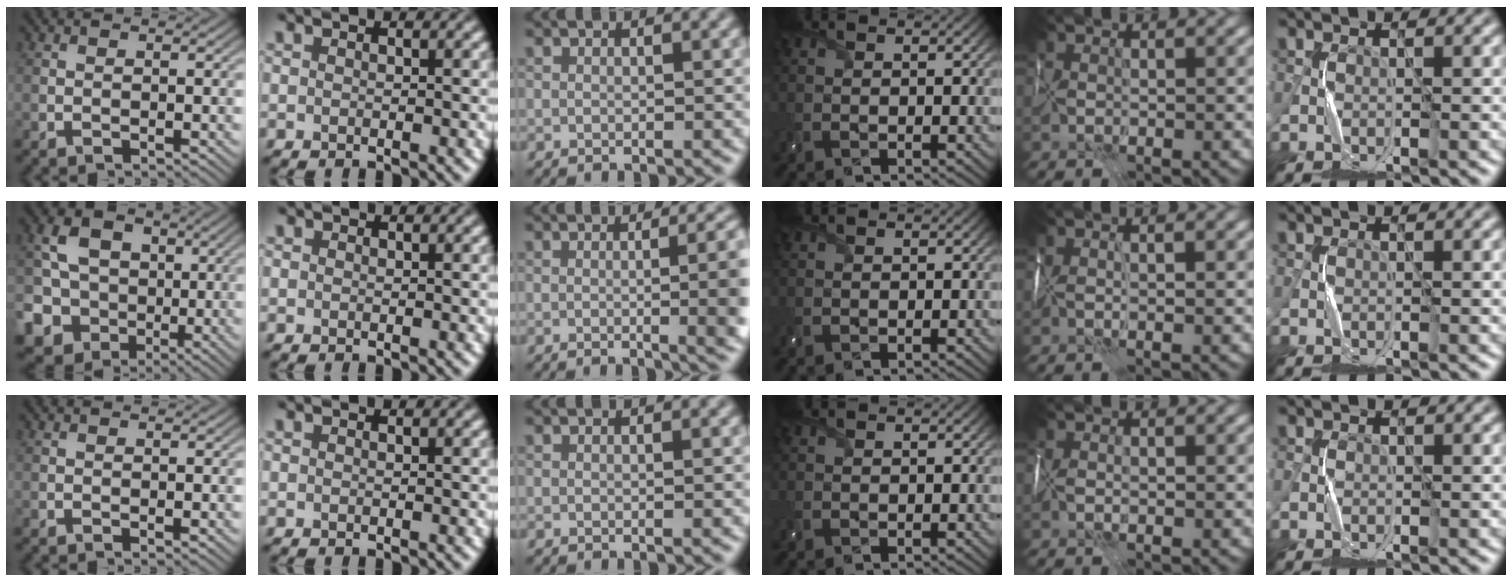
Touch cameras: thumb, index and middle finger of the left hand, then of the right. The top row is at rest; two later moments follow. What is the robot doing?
{"motion": "wrap", "object": "scarf"}